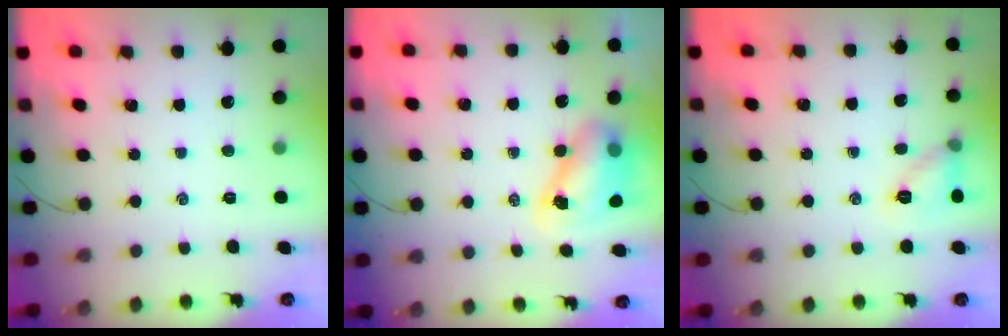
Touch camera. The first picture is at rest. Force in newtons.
{"total": 8.2, "press": 8.0, "slide": 1.8}
{"total": 8.4, "press": 8.3, "slide": 1.0}